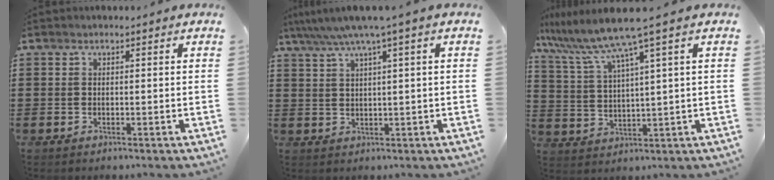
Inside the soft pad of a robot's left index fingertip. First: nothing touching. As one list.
[{"total": 4.4, "force": [2.3, -0.4, 3.7], "torque": [-0.078, -0.009, 0.036]}, {"total": 7.2, "force": [5.1, -0.9, 5.1], "torque": [-0.134, -0.041, 0.078]}]